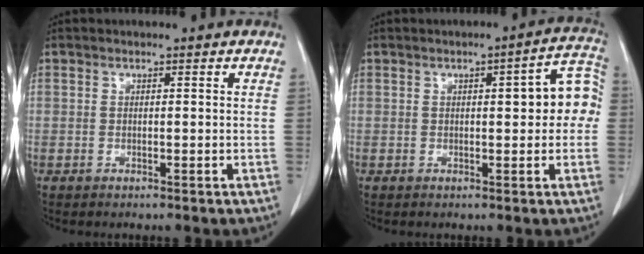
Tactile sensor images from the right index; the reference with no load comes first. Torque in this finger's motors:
{"motor_torque": [0.30, -0.05, 0.11, 0.02]}